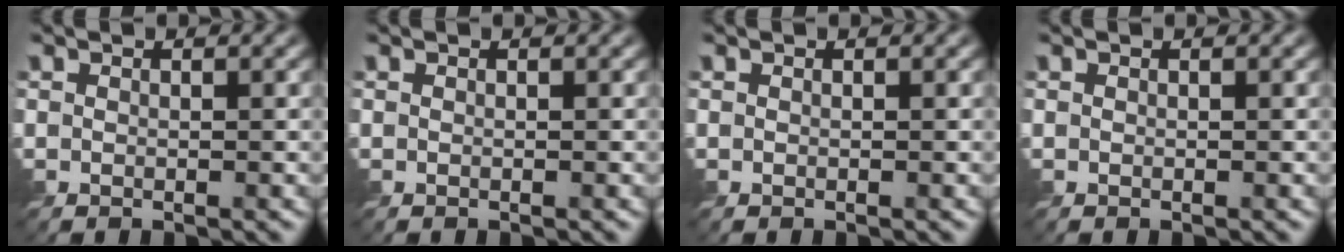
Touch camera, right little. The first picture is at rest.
{"total": 0.0}
{"total": 0.0}
{"total": 0.0}